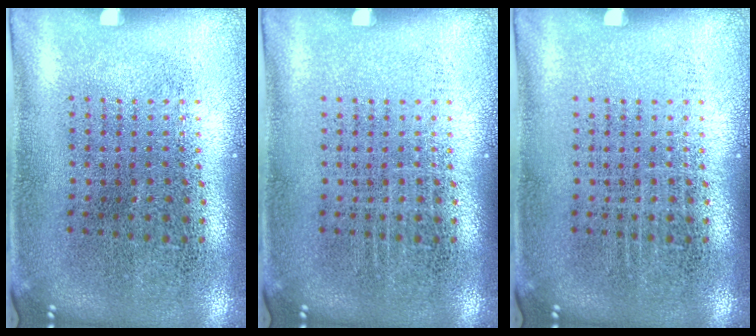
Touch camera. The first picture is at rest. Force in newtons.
{"total": 0.0}
{"total": 0.0}